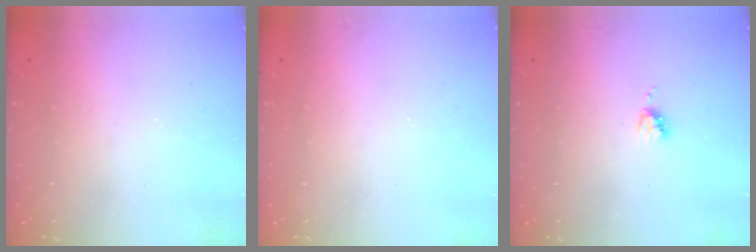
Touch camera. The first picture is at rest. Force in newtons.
{"total": 0.0}
{"total": 3.7, "press": 3.7, "slide": 0.4}